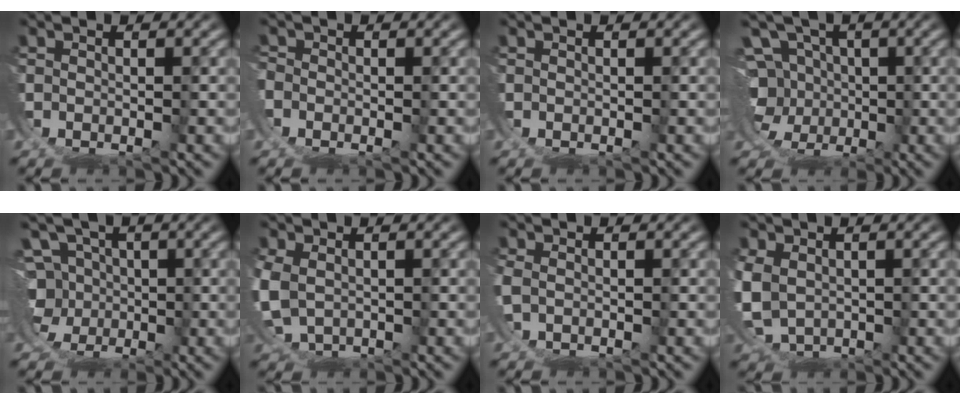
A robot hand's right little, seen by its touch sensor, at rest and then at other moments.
{"total": 1.6, "force": [-1.0, 1.2, 0.0], "torque": [-0.007, -0.010, -0.015]}
{"total": 0.0}
{"total": 10.3, "force": [1.0, 9.8, 2.9], "torque": [-0.076, -0.044, 0.020]}
{"total": 9.9, "force": [0.7, 9.7, 1.9], "torque": [-0.070, -0.042, 0.015]}
{"total": 2.5, "force": [1.0, 2.2, 0.5], "torque": [-0.056, -0.018, 0.033]}
{"total": 0.8, "force": [0.5, 0.6, -0.1], "torque": [-0.018, -0.002, 0.011]}
{"total": 3.7, "force": [0.8, 3.5, 0.9], "torque": [-0.072, -0.027, 0.033]}